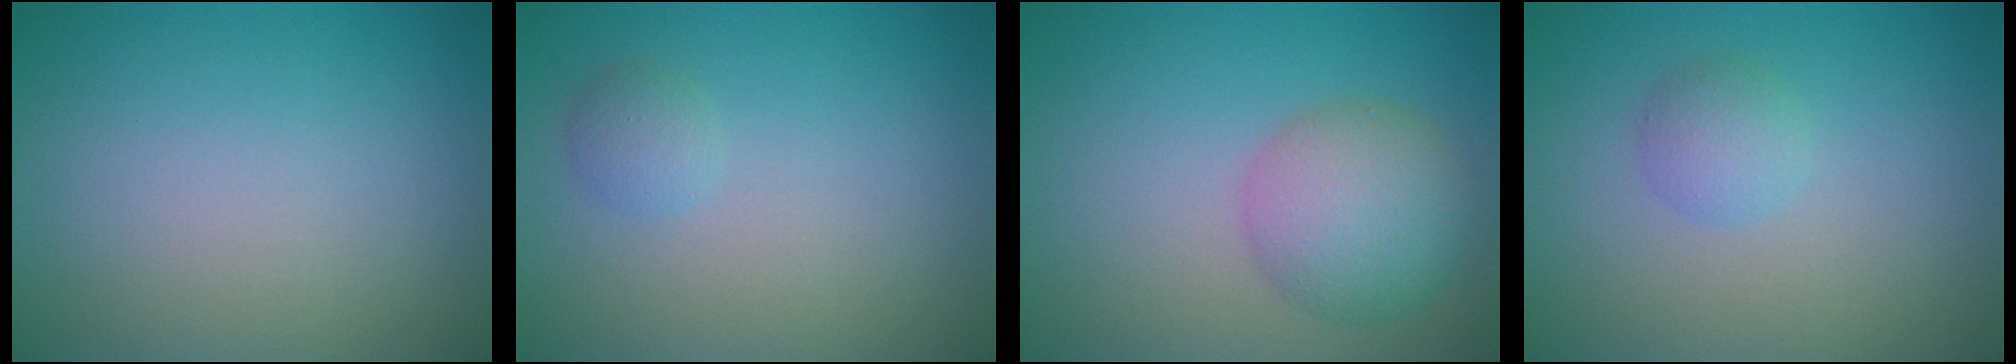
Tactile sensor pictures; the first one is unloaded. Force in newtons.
{"total": 1.2, "press": 1.2, "slide": 0.1}
{"total": 5.2, "press": 5.2, "slide": 0.2}
{"total": 1.9, "press": 1.9, "slide": 0.1}